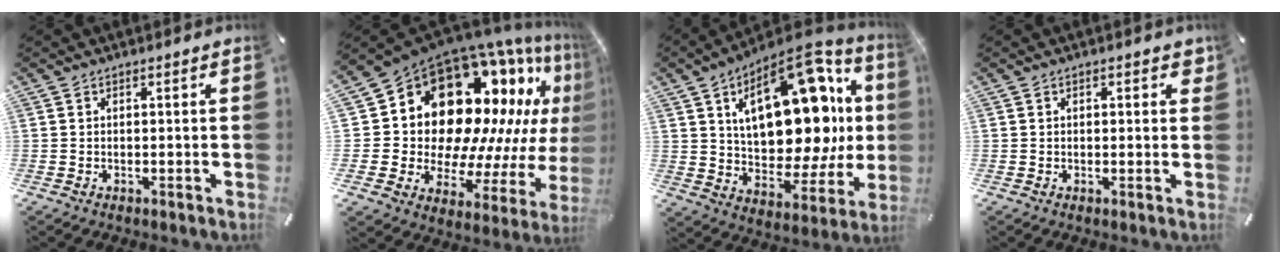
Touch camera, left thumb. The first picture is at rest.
{"total": 22.9, "force": [11.5, 15.0, 13.0], "torque": [-0.183, -0.141, 0.231]}
{"total": 26.4, "force": [7.9, 14.7, 20.4], "torque": [-0.297, -0.060, 0.136]}
{"total": 1.7, "force": [0.5, 1.1, 1.2], "torque": [0.000, -0.004, 0.001]}